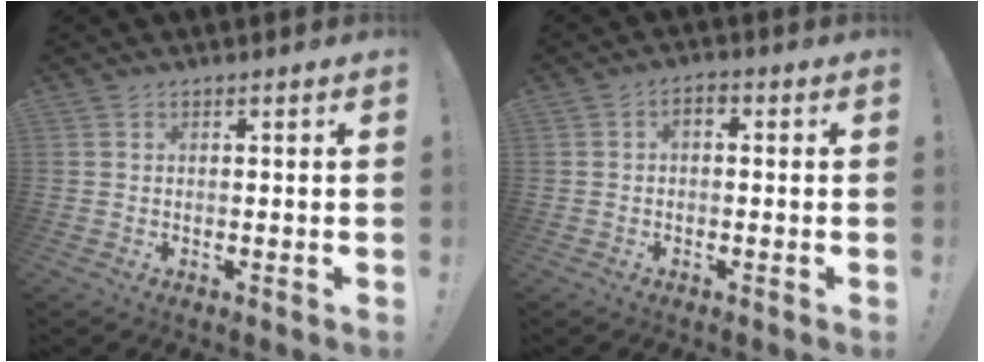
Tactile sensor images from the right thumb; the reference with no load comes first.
{"total": 2.2, "force": [-0.9, 1.2, 1.6], "torque": [-0.029, 0.010, -0.017]}